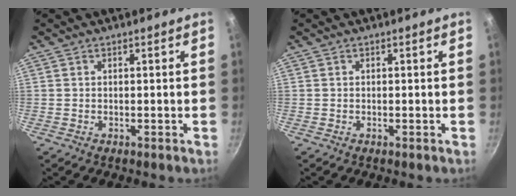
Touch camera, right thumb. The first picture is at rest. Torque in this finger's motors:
{"motor_torque": [-0.07, -0.22, -0.27, 0.18, -0.02]}